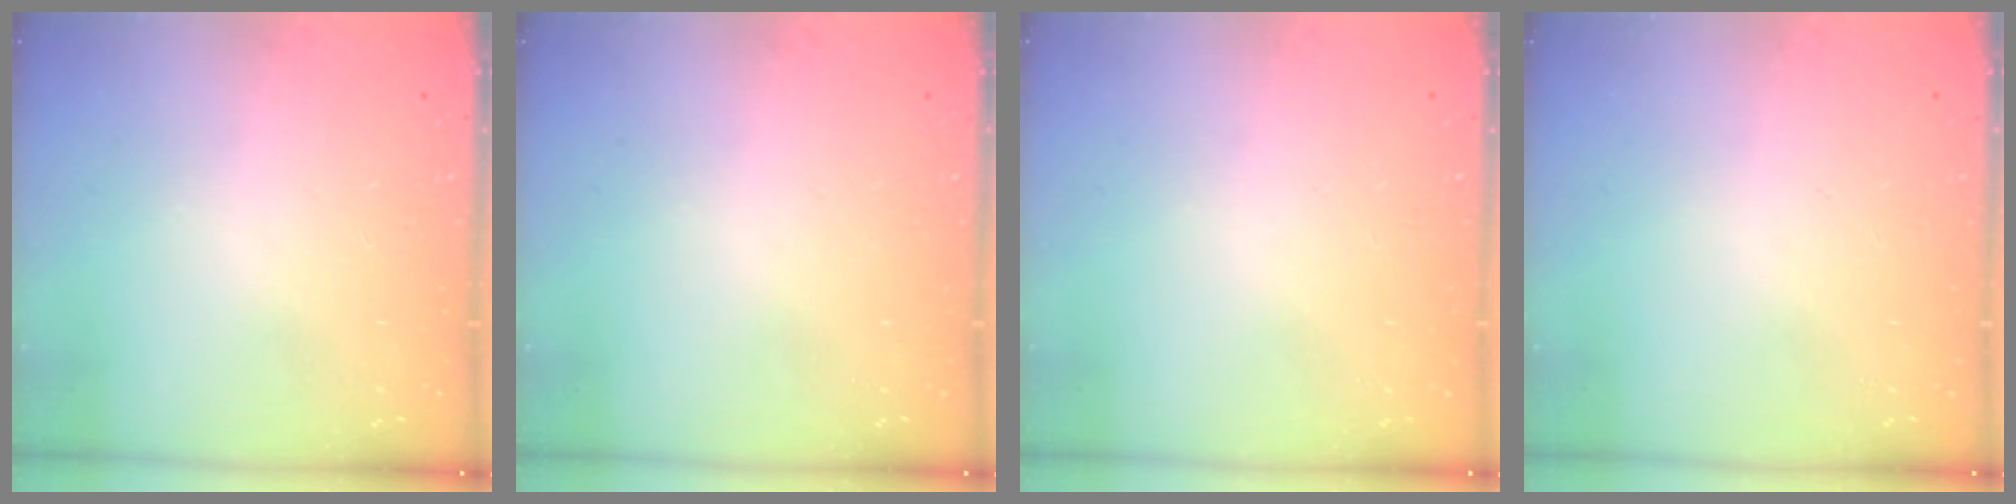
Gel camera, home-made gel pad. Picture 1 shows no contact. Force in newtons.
{"total": 0.0}
{"total": 0.0}
{"total": 0.0}